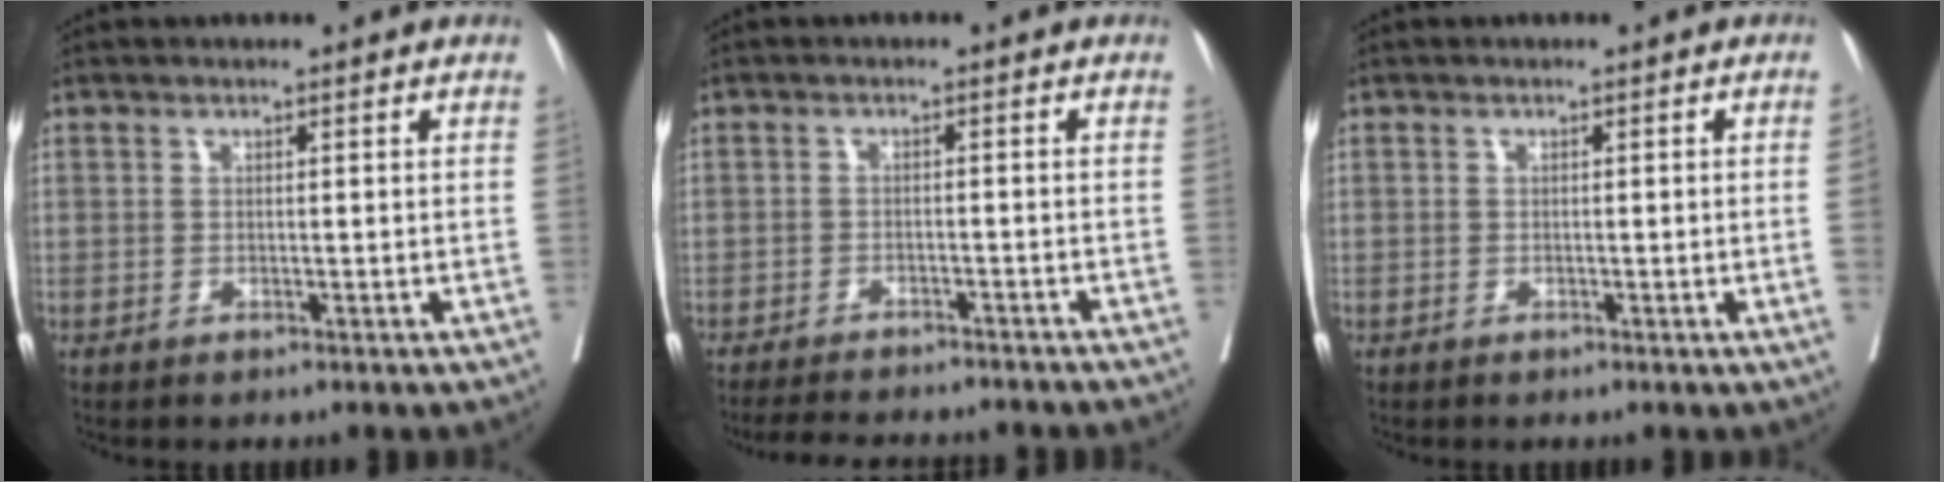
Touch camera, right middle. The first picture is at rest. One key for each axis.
{"total": 12.0, "fx": -10.9, "fy": 2.5, "fz": 4.6, "tx": -0.066, "ty": -0.010, "tz": -0.136}
{"total": 1.4, "fx": -0.2, "fy": -0.2, "fz": 1.3, "tx": -0.019, "ty": 0.003, "tz": 0.001}